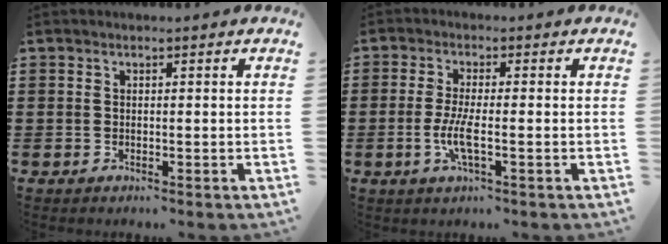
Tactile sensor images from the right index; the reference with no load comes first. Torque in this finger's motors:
{"motor_torque": [2.14, 0.00, 0.44, 0.17]}